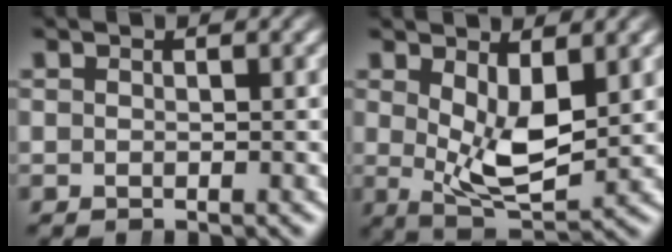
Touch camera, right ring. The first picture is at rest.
{"total": 5.6, "force": [0.7, 2.8, 4.9], "torque": [-0.080, -0.025, 0.020]}